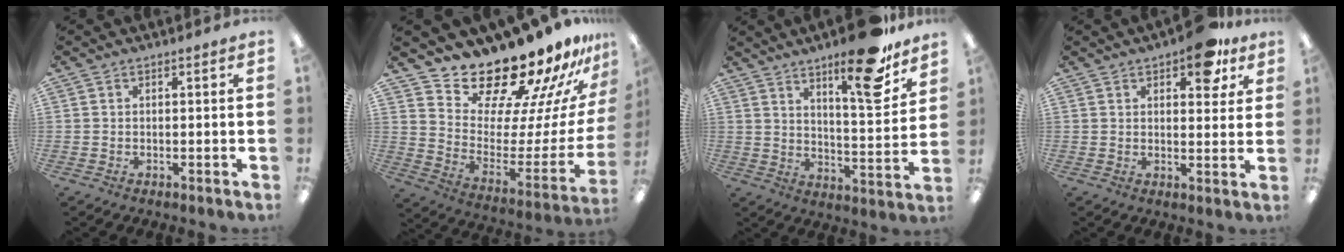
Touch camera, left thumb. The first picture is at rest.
{"total": 19.7, "force": [18.3, 4.9, 5.4], "torque": [-0.084, -0.173, 0.318]}
{"total": 17.1, "force": [12.4, 4.1, 11.1], "torque": [-0.149, -0.086, 0.192]}
{"total": 9.3, "force": [5.7, 4.2, 6.0], "torque": [-0.064, -0.024, 0.094]}